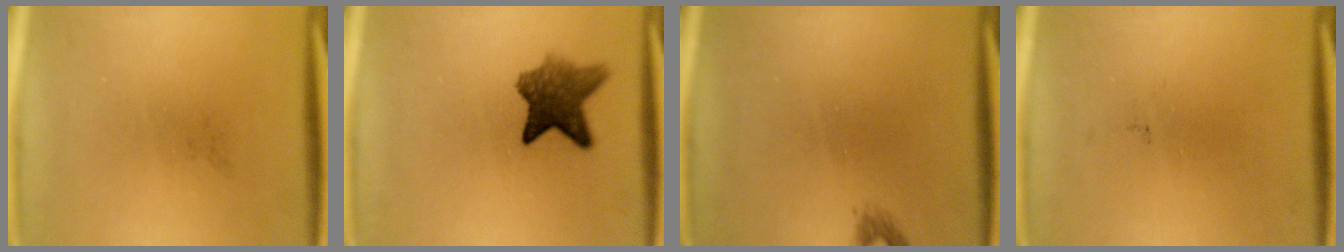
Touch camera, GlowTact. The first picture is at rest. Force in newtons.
{"total": 7.2}
{"total": 0.9}
{"total": 0.0}